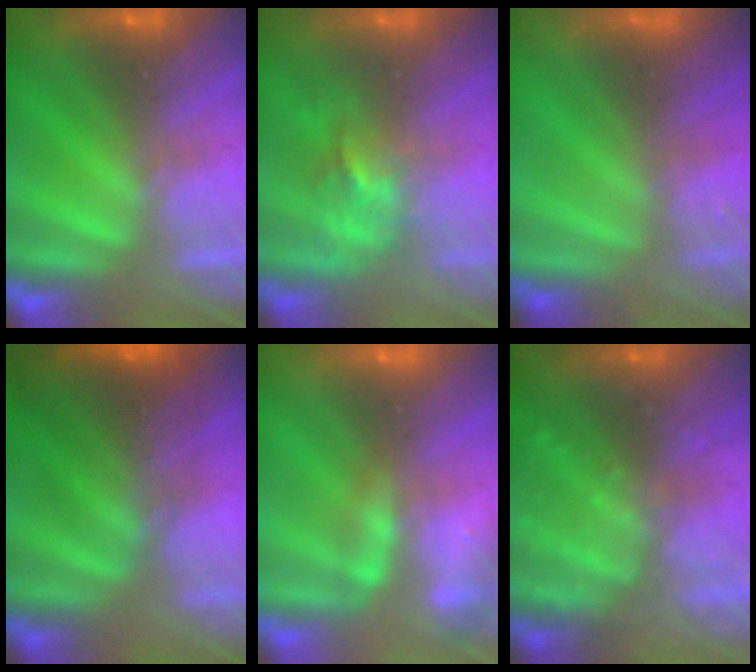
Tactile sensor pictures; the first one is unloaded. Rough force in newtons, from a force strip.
{"total": 2.8}
{"total": 9.6}
{"total": 7.4}
{"total": 2.4}
{"total": 8.5}